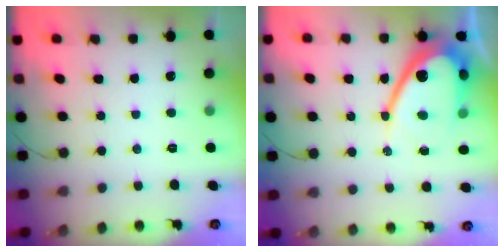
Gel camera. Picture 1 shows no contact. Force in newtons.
{"total": 16.3, "press": 16.3, "slide": 1.0}